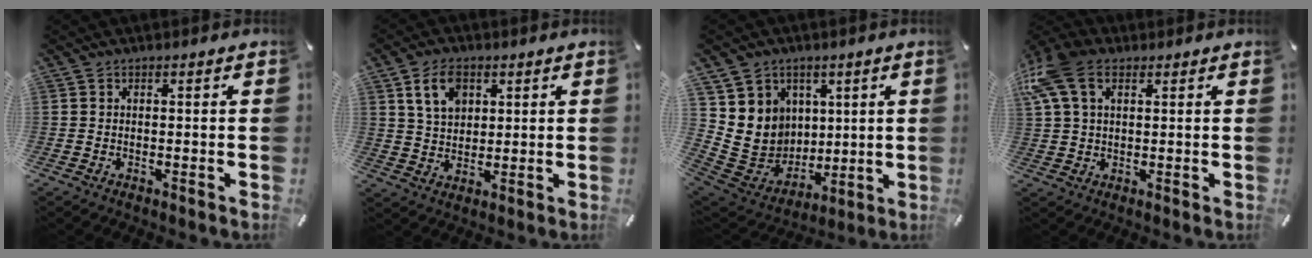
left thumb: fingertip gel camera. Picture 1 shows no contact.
{"total": 7.7, "force": [3.3, 5.6, 4.1], "torque": [-0.087, 0.005, 0.060]}
{"total": 11.2, "force": [2.4, 10.9, 0.4], "torque": [-0.006, -0.034, 0.064]}
{"total": 10.6, "force": [4.5, 7.1, 6.4], "torque": [-0.161, 0.003, 0.087]}